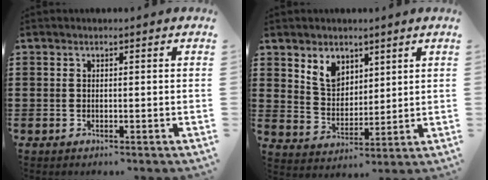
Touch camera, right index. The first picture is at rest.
{"total": 5.5, "force": [3.7, 3.8, 1.7], "torque": [-0.052, 0.007, 0.071]}